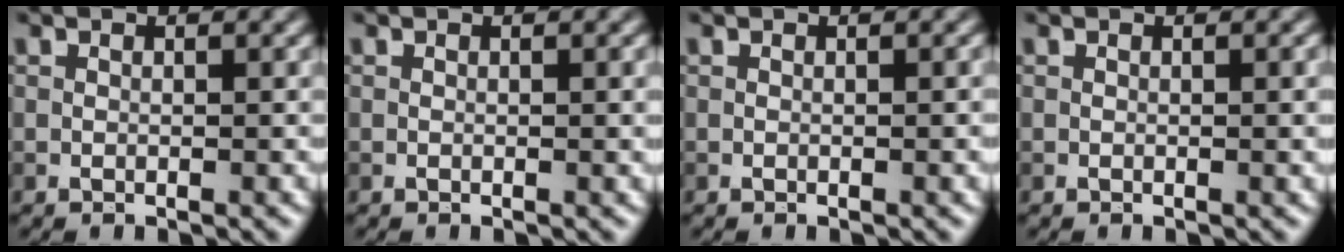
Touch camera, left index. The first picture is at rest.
{"total": 0.7, "force": [0.0, 0.1, 0.7], "torque": [-0.009, 0.000, 0.000]}
{"total": 0.6, "force": [-0.1, 0.1, 0.6], "torque": [-0.008, 0.000, 0.000]}
{"total": 1.0, "force": [0.0, 0.2, 1.0], "torque": [-0.013, 0.000, 0.000]}